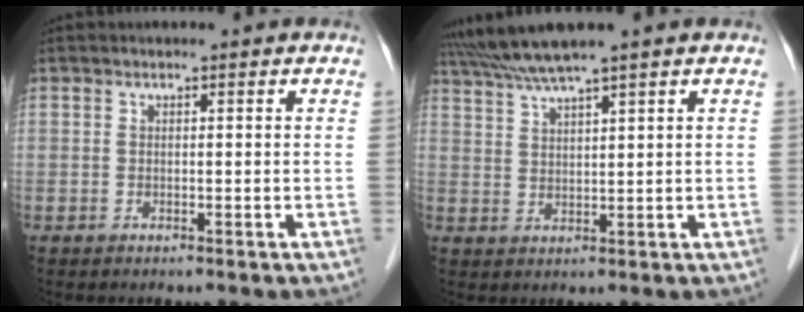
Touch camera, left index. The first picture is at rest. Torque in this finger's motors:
{"motor_torque": [-1.07, -1.07, -0.29, 0.15]}